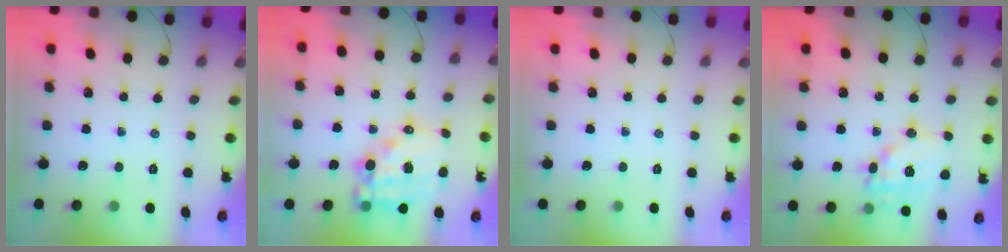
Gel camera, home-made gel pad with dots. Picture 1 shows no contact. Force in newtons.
{"total": 14.8, "press": 14.4, "slide": 3.4}
{"total": 0.0}
{"total": 14.7, "press": 14.5, "slide": 2.3}